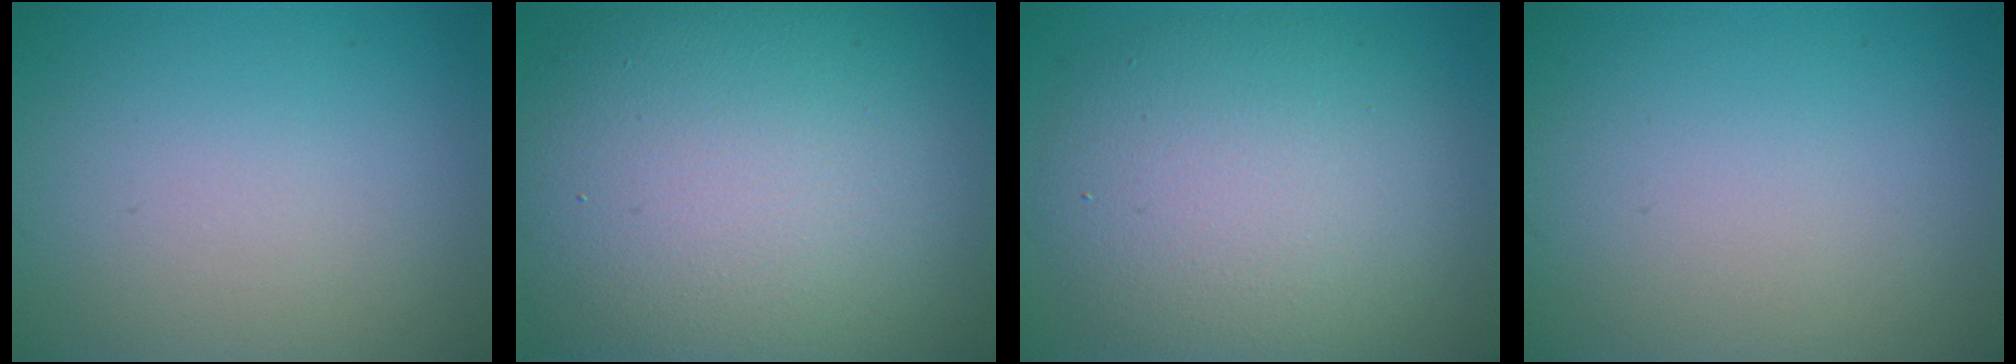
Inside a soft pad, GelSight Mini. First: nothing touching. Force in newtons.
{"total": 15.2, "press": 15.2, "slide": 0.5}
{"total": 9.2, "press": 9.1, "slide": 0.9}
{"total": 0.0}